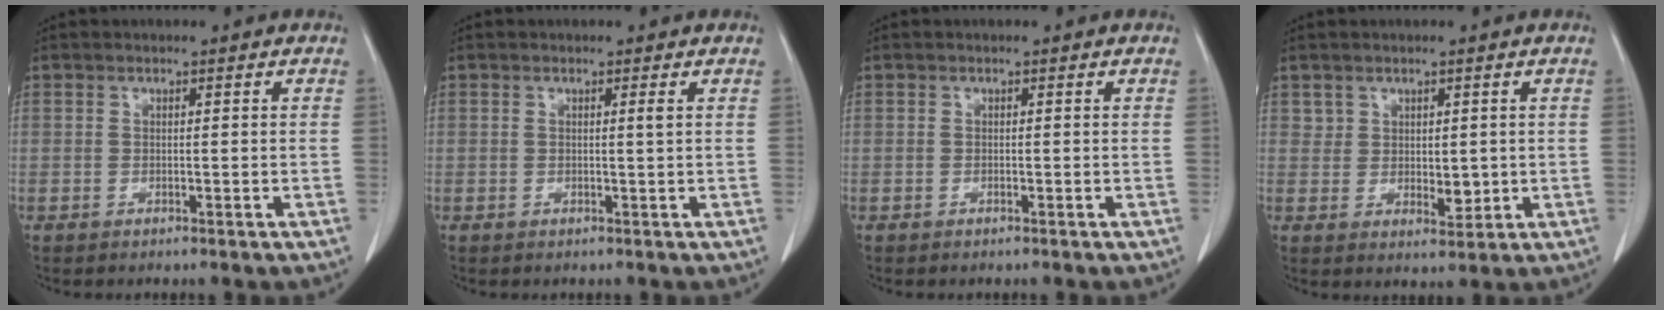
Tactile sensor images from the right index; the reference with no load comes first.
{"total": 0.7, "force": [0.2, -0.2, 0.6], "torque": [-0.015, -0.002, 0.006]}
{"total": 0.0}
{"total": 3.3, "force": [0.8, 2.4, 2.1], "torque": [-0.029, -0.008, 0.021]}